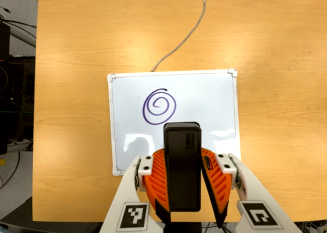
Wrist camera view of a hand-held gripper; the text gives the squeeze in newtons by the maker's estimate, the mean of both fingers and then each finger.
{"total": 6.8, "left": 5.4, "right": 8.2}